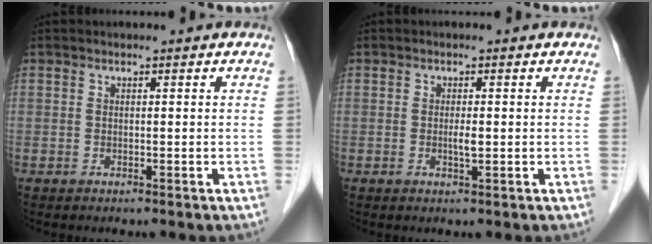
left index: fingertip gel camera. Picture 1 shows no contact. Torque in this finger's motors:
{"motor_torque": [0.23, 0.11, 0.03, 0.01]}